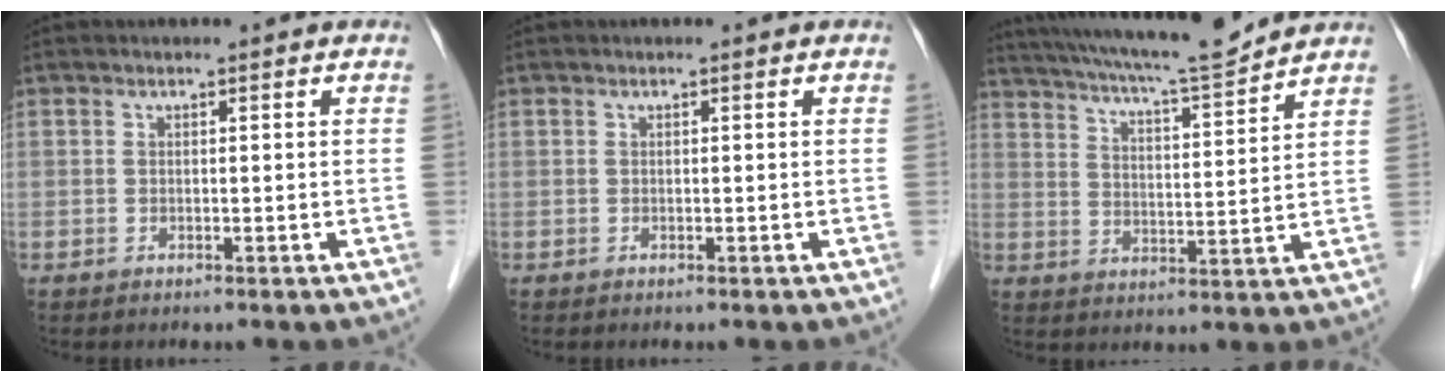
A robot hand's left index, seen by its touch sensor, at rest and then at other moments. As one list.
[{"total": 0.0}, {"total": 14.3, "force": [12.9, -0.1, 6.0], "torque": [-0.110, 0.000, 0.197]}]